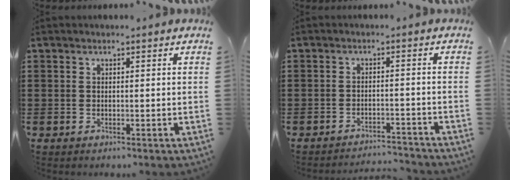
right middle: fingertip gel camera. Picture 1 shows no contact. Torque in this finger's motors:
{"motor_torque": [0.03, -0.03, 0.00, 0.01]}